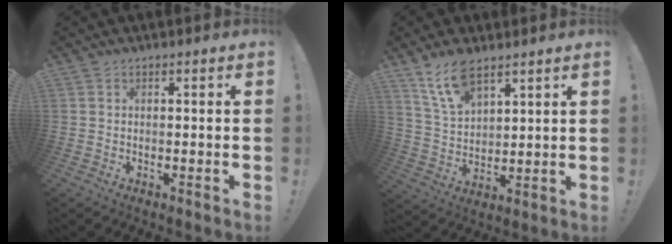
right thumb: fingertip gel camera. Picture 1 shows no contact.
{"total": 10.4, "force": [7.7, 4.5, 5.4], "torque": [-0.112, -0.034, 0.148]}